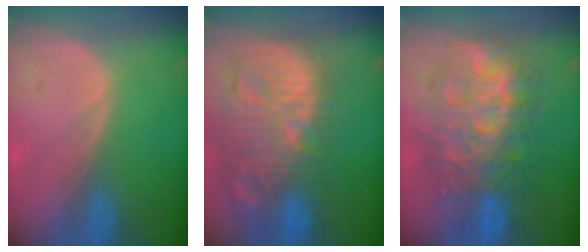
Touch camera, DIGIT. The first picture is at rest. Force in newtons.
{"total": 14.5, "press": 12.5, "slide": 7.3}
{"total": 11.8, "press": 11.8, "slide": 1.2}